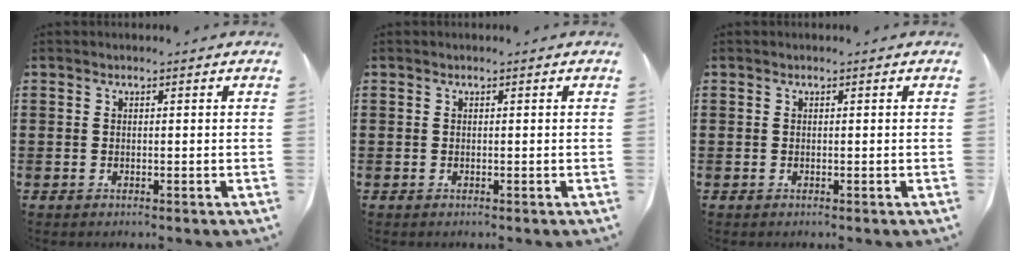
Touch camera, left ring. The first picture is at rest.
{"total": 0.0}
{"total": 0.0}